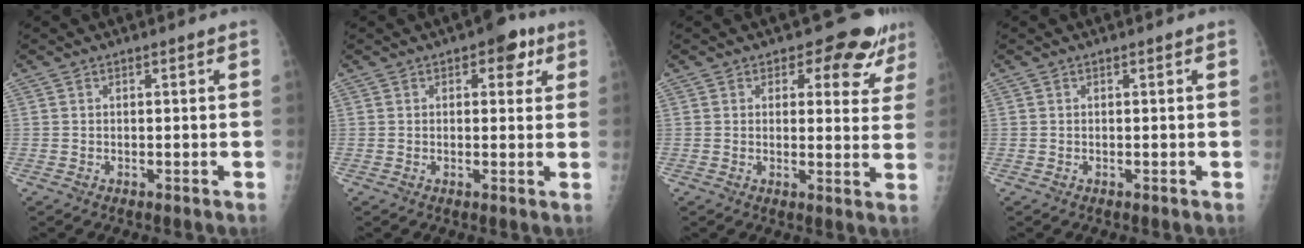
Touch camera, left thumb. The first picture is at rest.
{"total": 5.2, "force": [2.4, 3.1, 3.5], "torque": [-0.009, -0.002, 0.020]}
{"total": 8.4, "force": [5.8, 4.7, 3.9], "torque": [-0.006, -0.032, 0.056]}
{"total": 0.0}